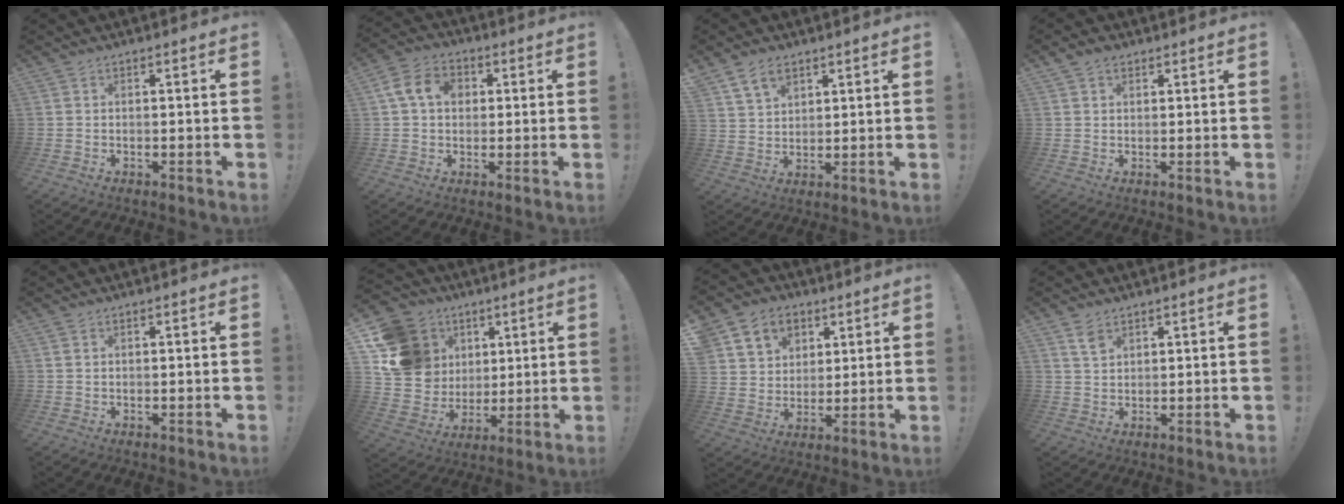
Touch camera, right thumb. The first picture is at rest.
{"total": 10.6, "force": [2.4, 7.9, 6.6], "torque": [-0.114, 0.018, 0.045]}
{"total": 7.5, "force": [4.9, 4.7, 3.0], "torque": [-0.056, -0.020, 0.099]}
{"total": 2.4, "force": [1.5, 1.6, 0.9], "torque": [-0.019, -0.003, 0.029]}
{"total": 0.6, "force": [0.4, 0.4, 0.2], "torque": [-0.011, 0.004, 0.010]}
{"total": 18.4, "force": [6.4, 15.8, 7.0], "torque": [-0.129, -0.019, 0.153]}
{"total": 9.0, "force": [4.3, 7.8, 1.4], "torque": [-0.023, -0.031, 0.091]}
{"total": 4.0, "force": [2.6, 2.2, 2.0], "torque": [-0.023, -0.016, 0.047]}